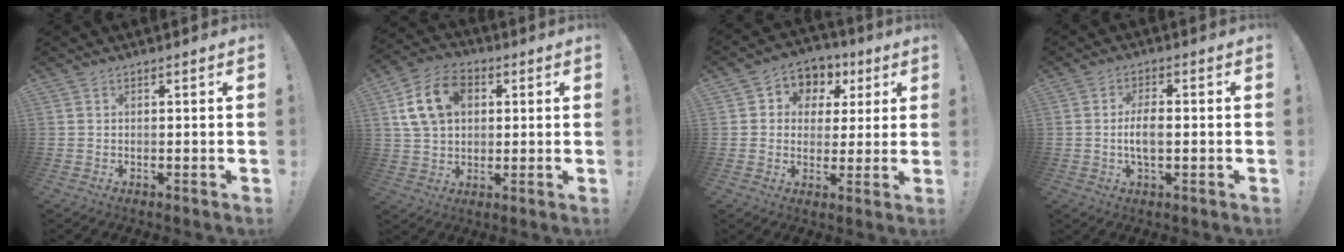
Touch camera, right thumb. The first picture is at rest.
{"total": 14.8, "force": [4.5, 10.9, 9.0], "torque": [-0.145, -0.001, 0.091]}
{"total": 6.8, "force": [1.0, 6.5, 1.8], "torque": [-0.021, -0.009, 0.023]}
{"total": 5.7, "force": [-1.0, 2.2, 5.1], "torque": [-0.109, -0.001, -0.022]}